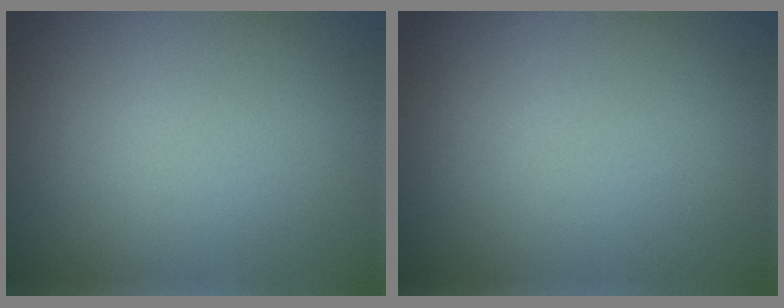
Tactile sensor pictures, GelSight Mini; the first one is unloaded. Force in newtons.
{"total": 0.0}